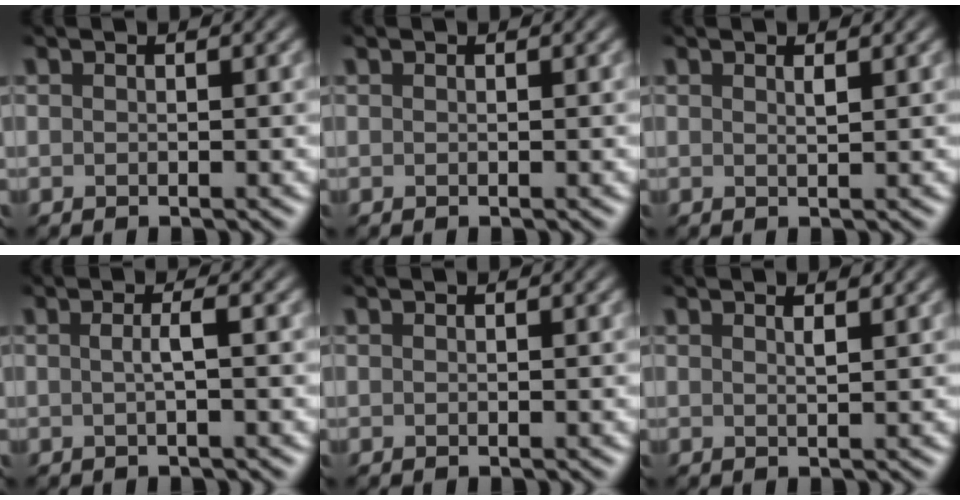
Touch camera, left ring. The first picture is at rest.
{"total": 0.0}
{"total": 0.7, "force": [0.5, 0.0, 0.5], "torque": [-0.007, -0.003, 0.009]}
{"total": 1.7, "force": [-0.1, 0.4, 1.7], "torque": [-0.028, 0.001, -0.005]}
{"total": 0.0}
{"total": 1.0, "force": [0.7, 0.1, 0.7], "torque": [-0.008, 0.000, 0.010]}